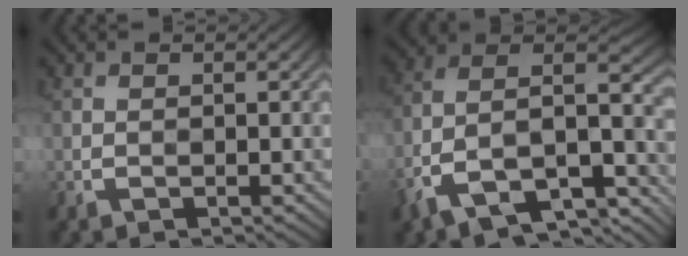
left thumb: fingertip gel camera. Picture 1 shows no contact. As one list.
[{"total": 15.6, "force": [-8.4, 7.2, 11.0], "torque": [-0.238, -0.029, -0.124]}]